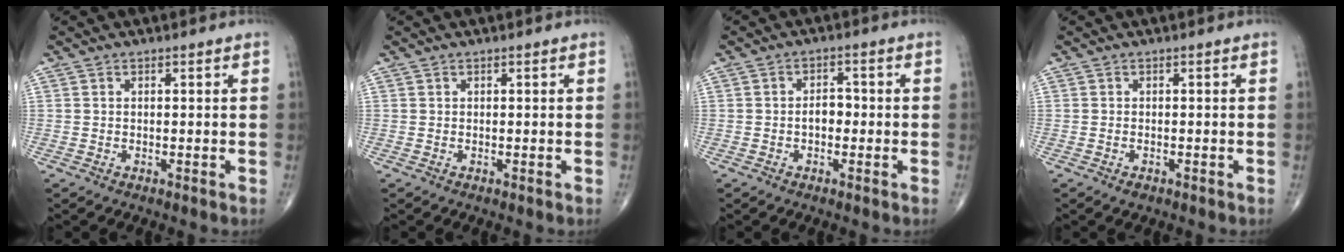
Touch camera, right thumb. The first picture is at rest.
{"total": 0.0}
{"total": 2.9, "force": [-0.7, 1.9, 2.1], "torque": [-0.021, 0.012, -0.016]}
{"total": 1.0, "force": [-0.7, 0.6, 0.5], "torque": [-0.009, 0.003, -0.008]}